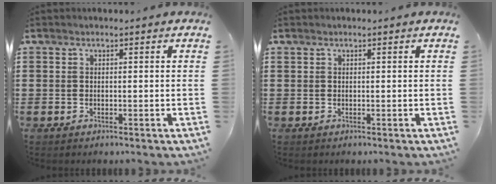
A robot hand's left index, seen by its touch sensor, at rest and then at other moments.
{"total": 0.0}